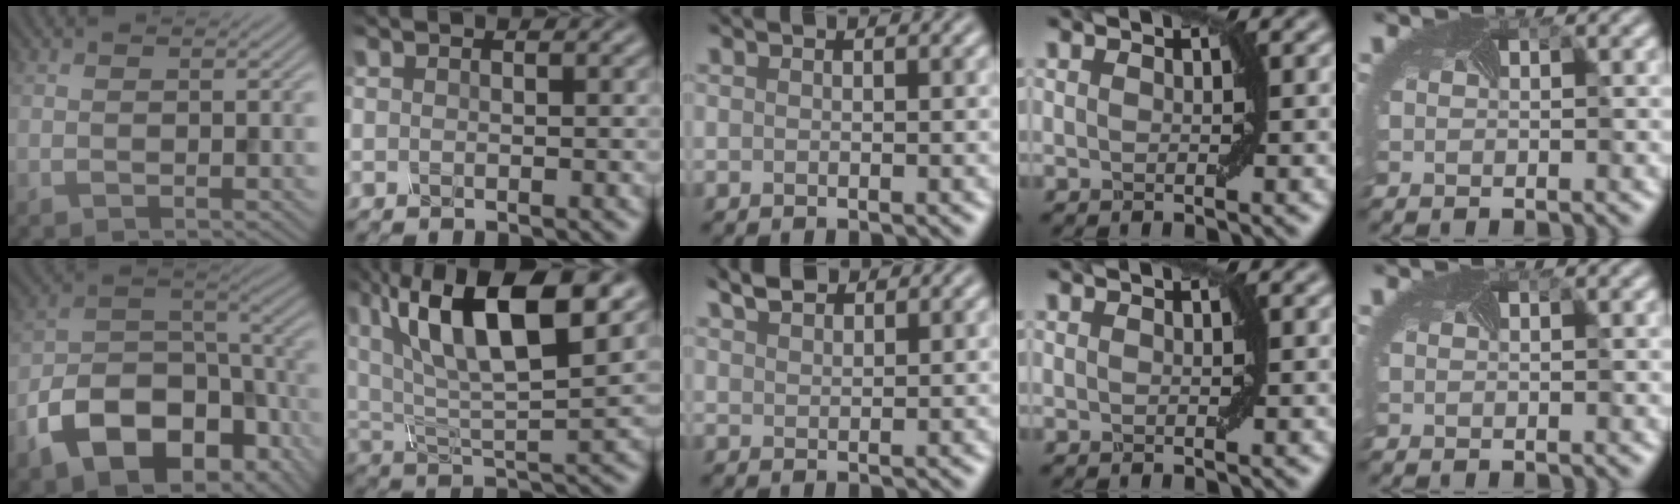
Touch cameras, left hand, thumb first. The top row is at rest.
{"thumb": {"total": 14.9, "force": [-8.0, 8.8, 9.0], "torque": [-0.176, -0.032, -0.141]}, "index": {"total": 12.7, "force": [5.9, 4.6, 10.2], "torque": [-0.170, 0.016, 0.094]}, "middle": {"total": 2.1, "force": [1.9, 0.6, 0.8], "torque": [-0.014, 0.006, 0.043]}}